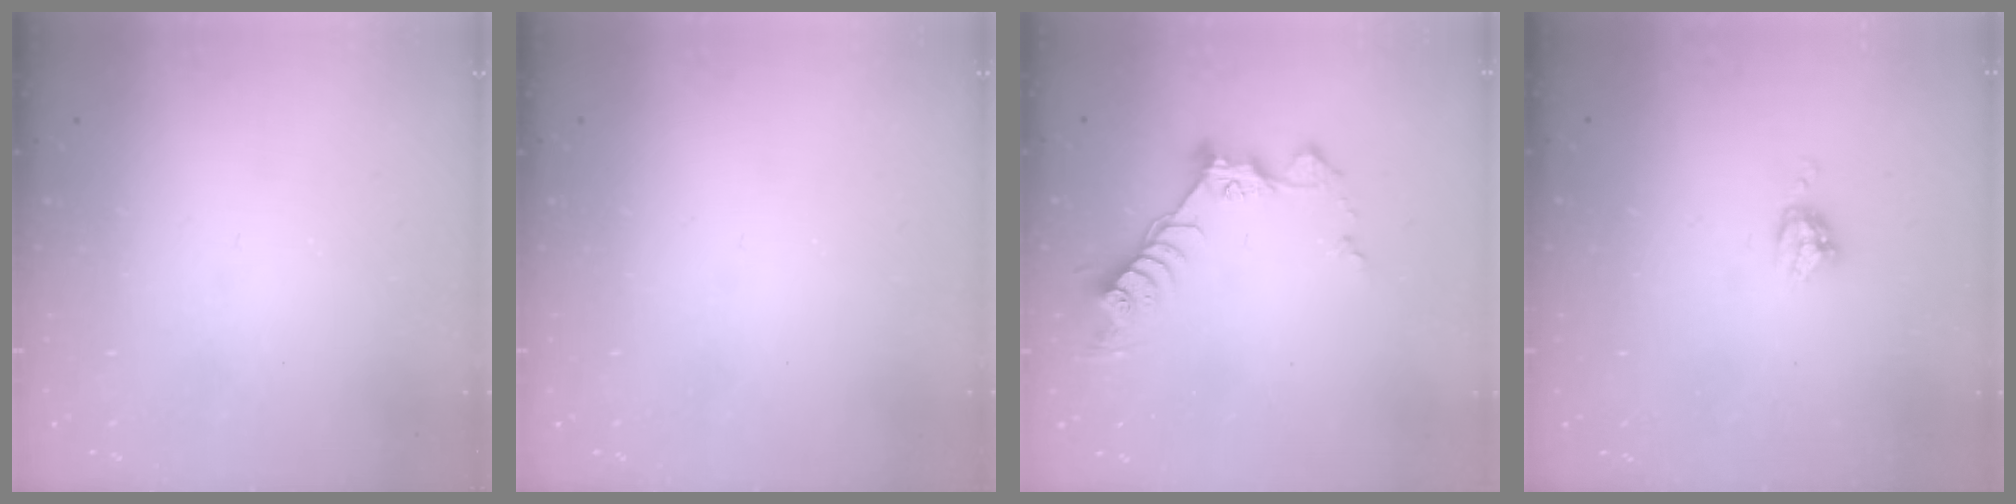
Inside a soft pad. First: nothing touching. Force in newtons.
{"total": 0.0}
{"total": 9.4, "press": 9.4, "slide": 0.5}
{"total": 5.6, "press": 5.6, "slide": 0.7}